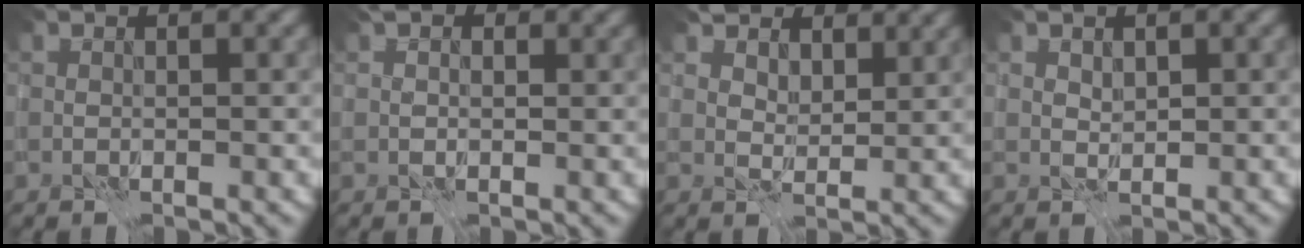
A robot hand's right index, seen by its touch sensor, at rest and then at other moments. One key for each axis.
{"total": 1.3, "fx": 0.5, "fy": 1.0, "fz": 0.6, "tx": -0.006, "ty": 0.005, "tz": -0.006}
{"total": 6.0, "fx": 4.5, "fy": 3.2, "fz": 2.1, "tx": -0.058, "ty": -0.004, "tz": 0.074}
{"total": 0.9, "fx": 0.7, "fy": 0.5, "fz": 0.3, "tx": -0.007, "ty": 0.000, "tz": 0.012}